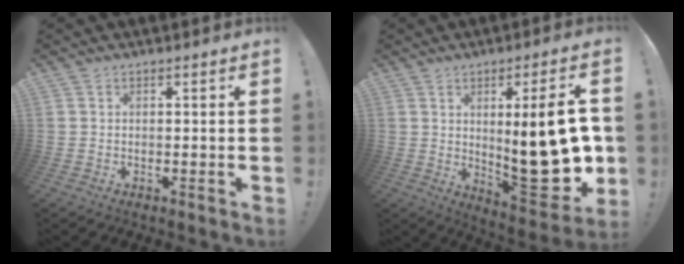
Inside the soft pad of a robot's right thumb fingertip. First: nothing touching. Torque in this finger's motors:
{"motor_torque": [0.47, 0.48, 0.24, 0.04, 0.21]}